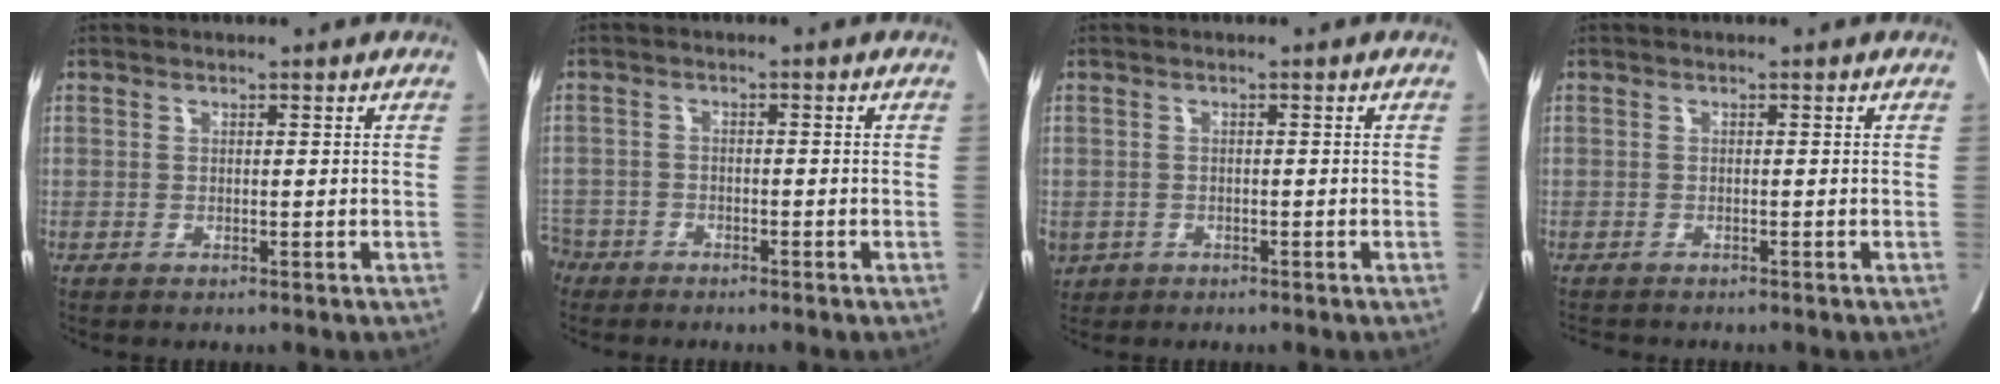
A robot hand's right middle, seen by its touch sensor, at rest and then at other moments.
{"total": 4.2, "force": [-3.5, 2.3, -0.2], "torque": [0.005, 0.002, -0.071]}
{"total": 3.5, "force": [-1.8, 2.8, 1.0], "torque": [-0.029, -0.002, -0.027]}
{"total": 3.0, "force": [-2.7, 0.8, 0.9], "torque": [-0.015, -0.007, -0.040]}